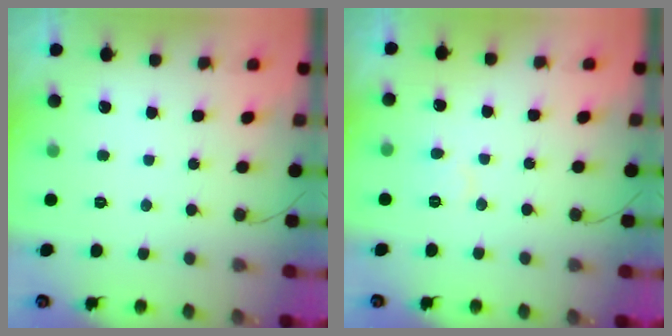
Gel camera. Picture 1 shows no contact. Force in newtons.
{"total": 5.2, "press": 5.2, "slide": 0.5}